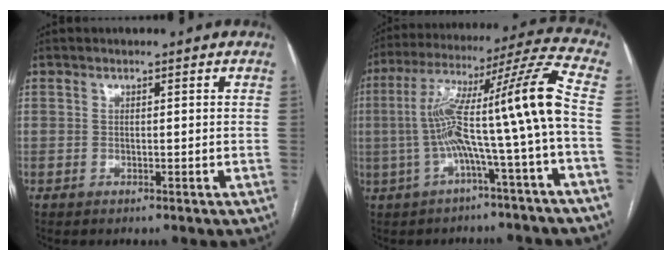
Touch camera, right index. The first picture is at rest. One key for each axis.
{"total": 15.4, "fx": -2.5, "fy": -1.6, "fz": 15.1, "tx": -0.258, "ty": 0.038, "tz": -0.051}